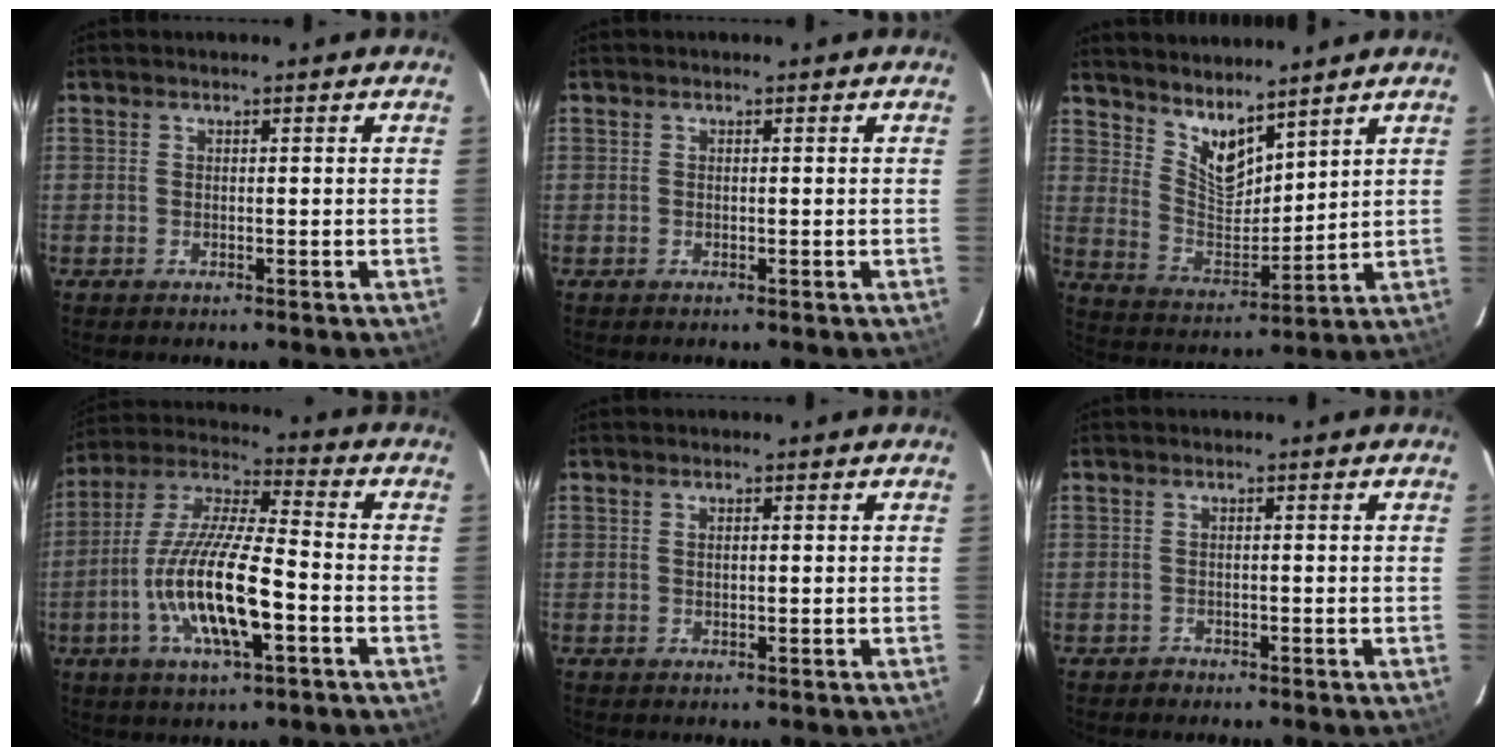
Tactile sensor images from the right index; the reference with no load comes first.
{"total": 0.0}
{"total": 9.6, "force": [7.7, 3.1, 4.8], "torque": [-0.086, -0.008, 0.152]}
{"total": 16.8, "force": [-5.1, 4.0, 15.5], "torque": [-0.309, -0.010, -0.099]}
{"total": 0.9, "force": [0.3, 0.4, 0.7], "torque": [-0.014, 0.002, 0.005]}
{"total": 0.9, "force": [-0.7, 0.6, -0.2], "torque": [0.002, 0.004, -0.010]}